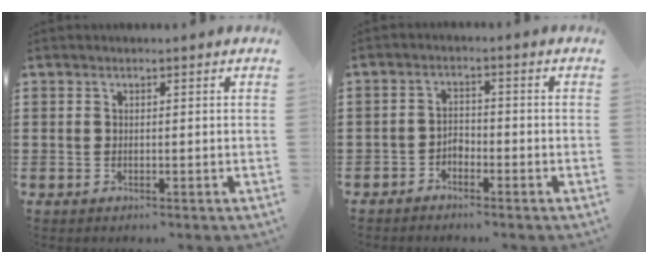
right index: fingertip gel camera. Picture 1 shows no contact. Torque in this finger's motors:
{"motor_torque": [1.09, 1.05, 0.22, 0.03]}